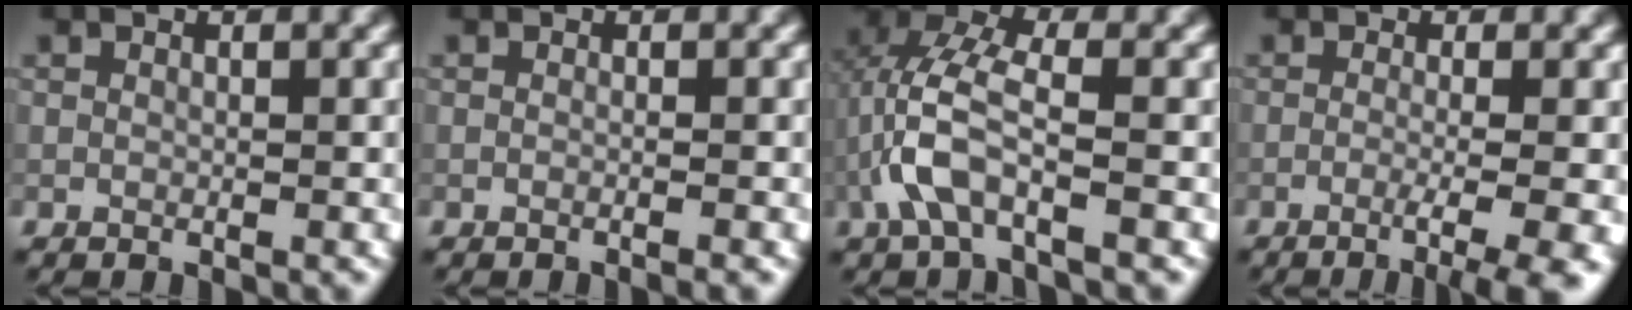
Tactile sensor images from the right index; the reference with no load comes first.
{"total": 1.1, "force": [-0.3, 0.3, 1.0], "torque": [-0.010, -0.005, -0.015]}
{"total": 5.6, "force": [-1.6, 2.3, 4.9], "torque": [-0.108, 0.016, -0.037]}
{"total": 5.0, "force": [-2.0, 1.0, 4.4], "torque": [-0.057, -0.001, -0.034]}